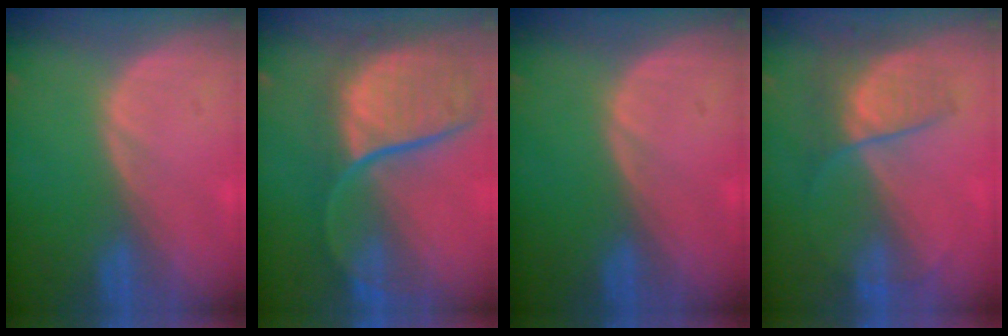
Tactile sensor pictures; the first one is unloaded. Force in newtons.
{"total": 12.1, "press": 9.8, "slide": 7.1}
{"total": 0.0}
{"total": 6.9, "press": 5.9, "slide": 3.5}